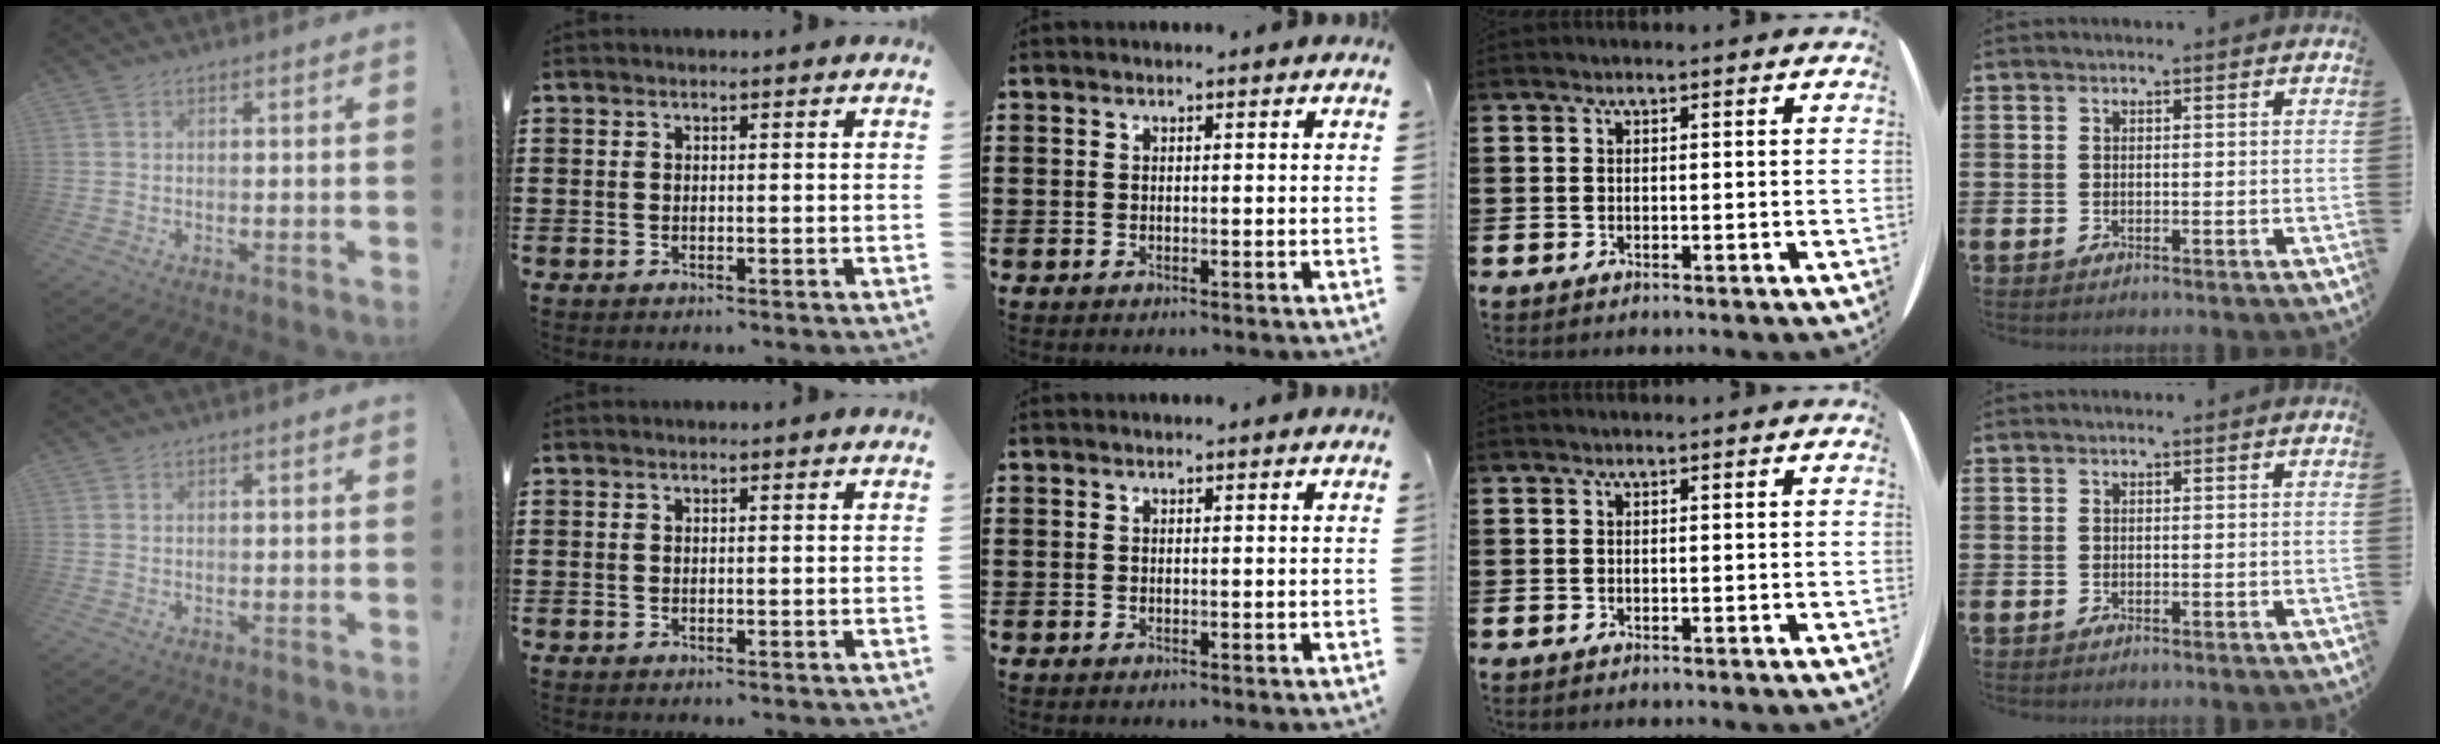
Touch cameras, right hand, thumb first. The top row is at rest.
{}